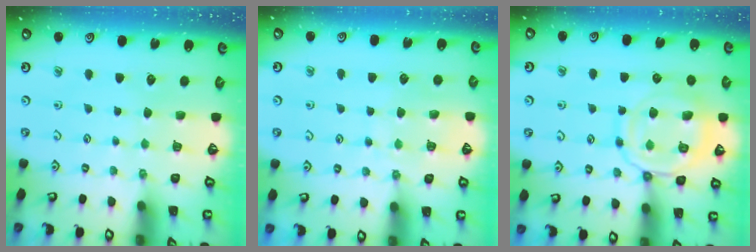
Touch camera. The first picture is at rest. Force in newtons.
{"total": 6.5, "press": 6.5, "slide": 0.7}
{"total": 14.2, "press": 14.2, "slide": 1.5}